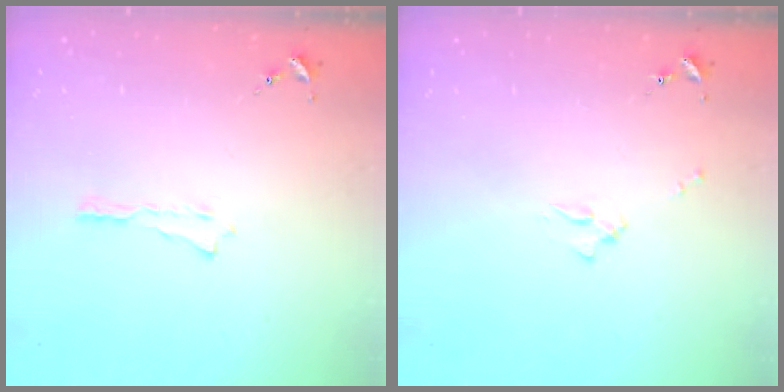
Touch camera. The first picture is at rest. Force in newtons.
{"total": 1.7, "press": 1.6, "slide": 0.2}